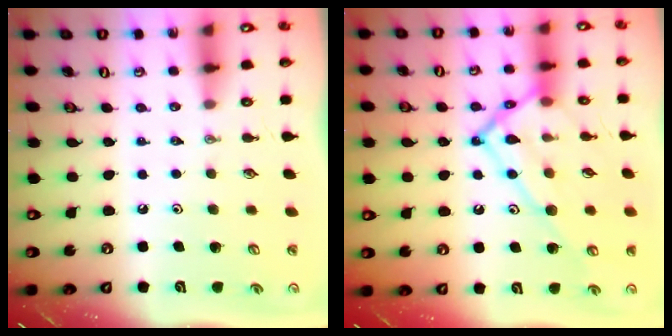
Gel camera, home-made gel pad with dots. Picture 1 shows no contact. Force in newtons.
{"total": 19.0, "press": 19.0, "slide": 1.5}